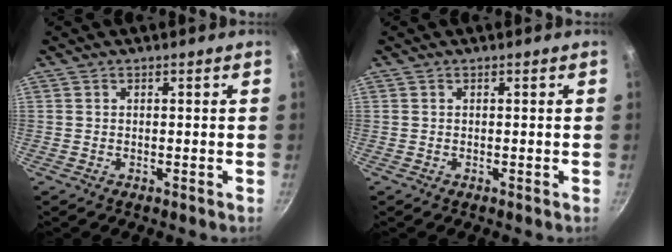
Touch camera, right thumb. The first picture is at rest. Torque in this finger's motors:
{"motor_torque": [-0.09, 0.08, 0.00, 0.00, 0.00]}